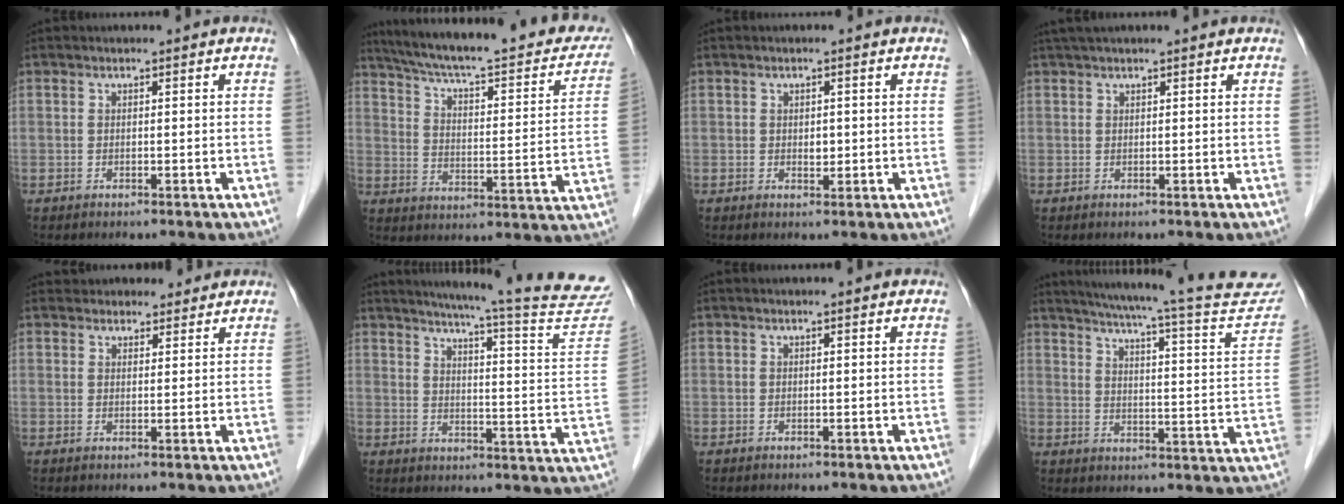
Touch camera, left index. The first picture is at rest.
{"total": 28.3, "force": [23.6, 5.2, 14.7], "torque": [-0.224, -0.015, 0.306]}
{"total": 1.3, "force": [0.0, 0.8, 1.0], "torque": [-0.016, 0.000, 0.003]}
{"total": 4.0, "force": [3.5, -0.1, 2.0], "torque": [-0.025, 0.036, 0.053]}
{"total": 5.0, "force": [4.6, 2.0, 0.1], "torque": [0.009, 0.016, 0.057]}
{"total": 23.8, "force": [21.7, -0.8, 9.7], "torque": [-0.138, -0.097, 0.254]}
{"total": 1.5, "force": [1.4, -0.1, 0.6], "torque": [-0.012, 0.008, 0.016]}
{"total": 26.0, "force": [23.6, 1.6, 10.8], "torque": [-0.160, -0.069, 0.282]}